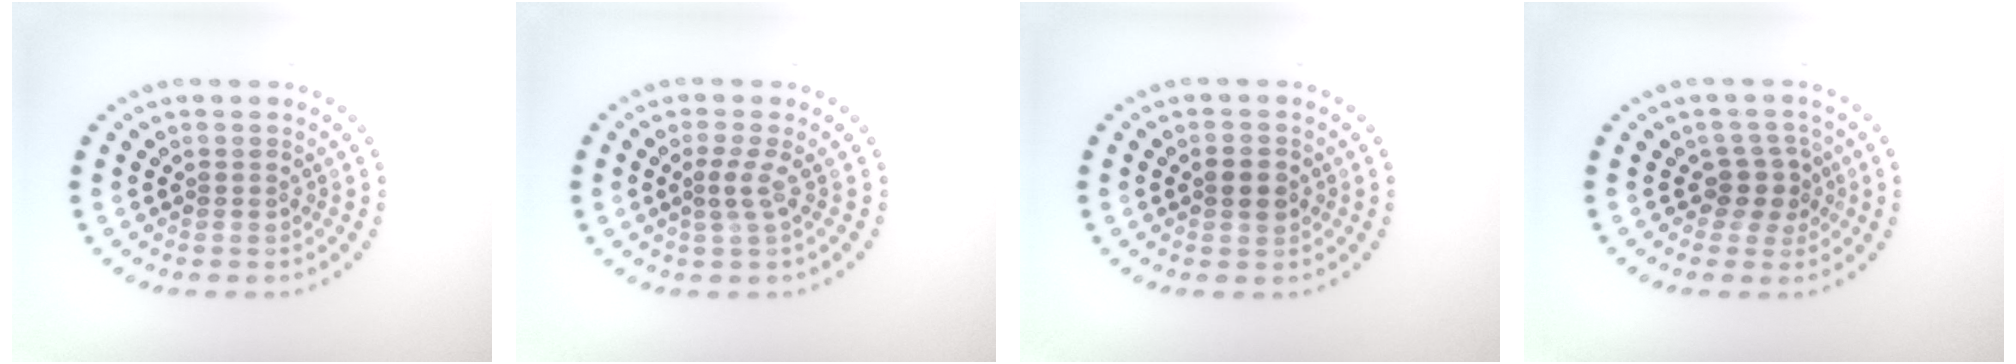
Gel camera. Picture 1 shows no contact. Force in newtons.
{"total": 1.6, "press": 1.0, "slide": 1.2}
{"total": 2.2, "press": 2.2, "slide": 0.2}
{"total": 2.5, "press": 2.1, "slide": 1.4}